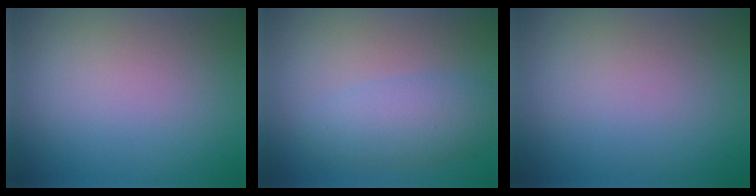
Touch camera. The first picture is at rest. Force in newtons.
{"total": 3.8, "press": 3.8, "slide": 0.1}
{"total": 0.0}